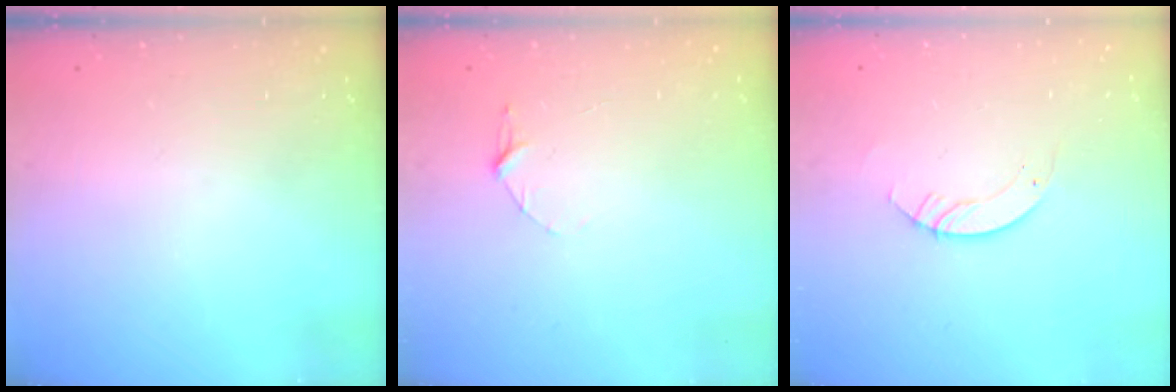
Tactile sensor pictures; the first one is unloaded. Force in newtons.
{"total": 4.7, "press": 4.7, "slide": 0.5}
{"total": 3.5, "press": 3.5, "slide": 0.1}